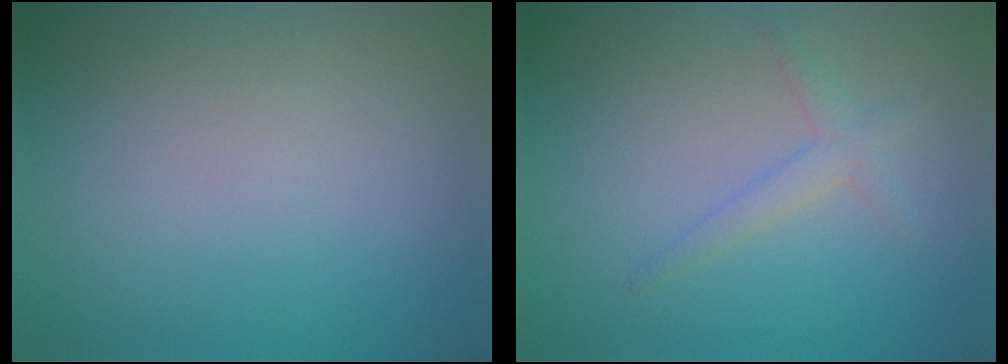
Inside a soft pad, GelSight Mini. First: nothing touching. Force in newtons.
{"total": 1.6, "press": 1.6, "slide": 0.1}